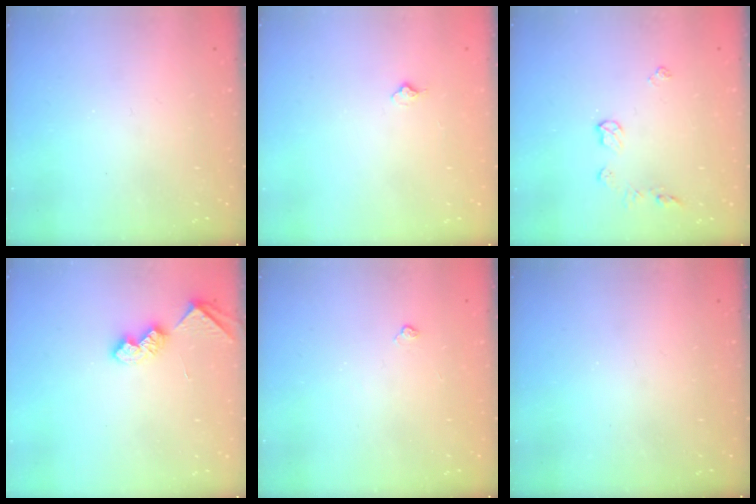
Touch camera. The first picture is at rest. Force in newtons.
{"total": 3.9, "press": 3.8, "slide": 0.6}
{"total": 6.3, "press": 6.3, "slide": 0.7}
{"total": 7.2, "press": 7.2, "slide": 0.5}
{"total": 2.7, "press": 2.7, "slide": 0.6}
{"total": 0.0}